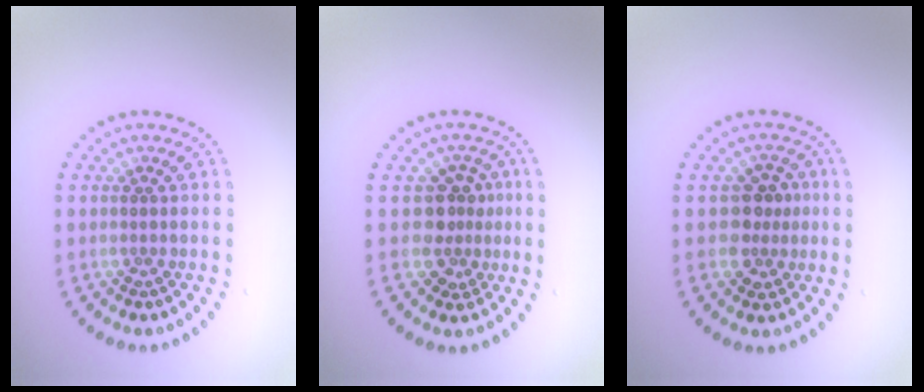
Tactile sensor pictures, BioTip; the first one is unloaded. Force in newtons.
{"total": 2.8, "press": 2.1, "slide": 1.8}
{"total": 2.7, "press": 2.4, "slide": 1.1}